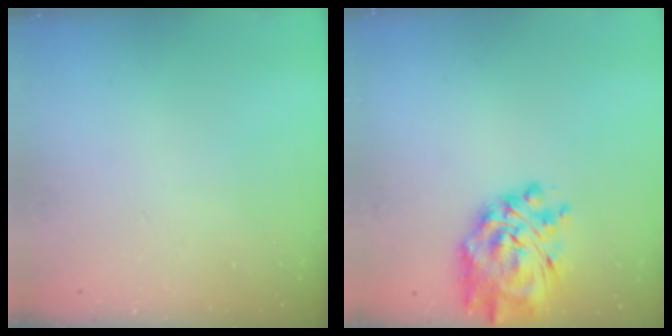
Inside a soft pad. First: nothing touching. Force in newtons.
{"total": 11.4, "press": 10.5, "slide": 4.5}